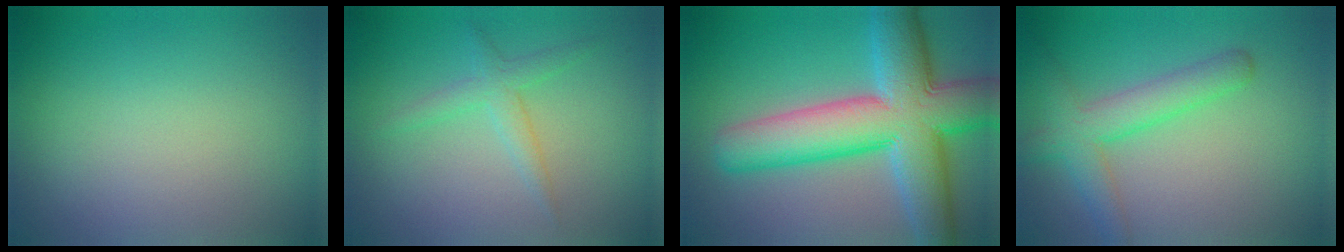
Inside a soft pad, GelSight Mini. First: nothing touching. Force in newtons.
{"total": 1.3, "press": 1.3, "slide": 0.1}
{"total": 12.1, "press": 12.1, "slide": 0.5}
{"total": 4.2, "press": 4.2, "slide": 0.1}